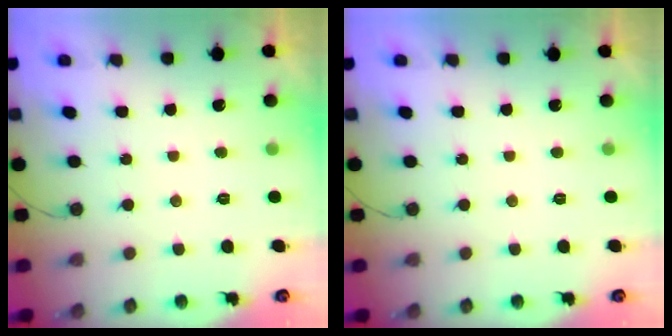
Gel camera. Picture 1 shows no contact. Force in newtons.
{"total": 1.7, "press": 1.7, "slide": 0.0}